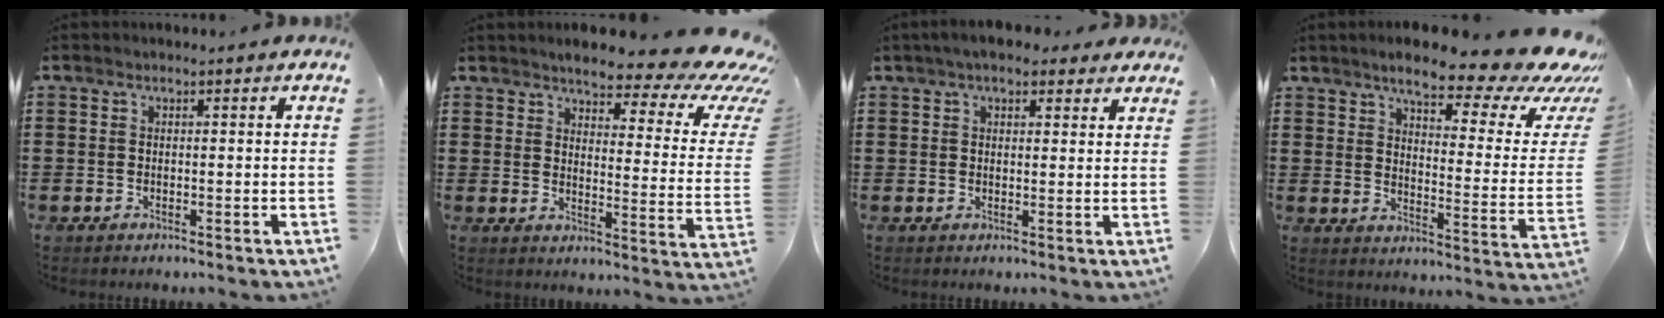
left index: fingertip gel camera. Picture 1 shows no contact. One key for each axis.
{"total": 7.1, "fx": 5.7, "fy": 1.1, "fz": 4.2, "tx": -0.082, "ty": -0.047, "tz": 0.092}
{"total": 4.7, "fx": 3.7, "fy": 1.6, "fz": 2.4, "tx": -0.058, "ty": 0.005, "tz": 0.069}
{"total": 12.9, "fx": 10.0, "fy": 2.2, "fz": 7.9, "tx": -0.134, "ty": -0.071, "tz": 0.160}